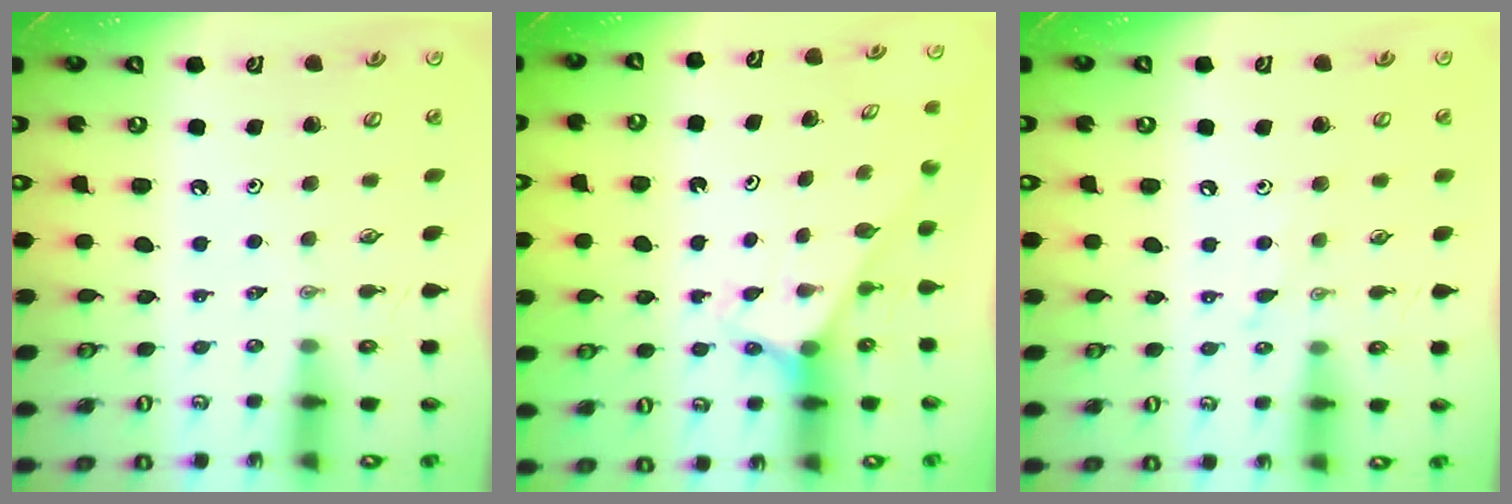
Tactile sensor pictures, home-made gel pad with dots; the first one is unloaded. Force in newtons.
{"total": 2.5, "press": 2.5, "slide": 0.2}
{"total": 6.5, "press": 6.5, "slide": 0.5}